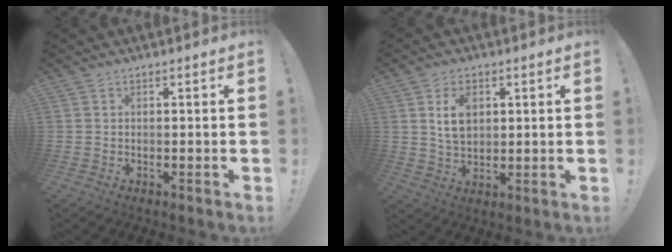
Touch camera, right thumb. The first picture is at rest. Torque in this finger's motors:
{"motor_torque": [-0.28, 0.34, 0.02, -0.04, 0.16]}